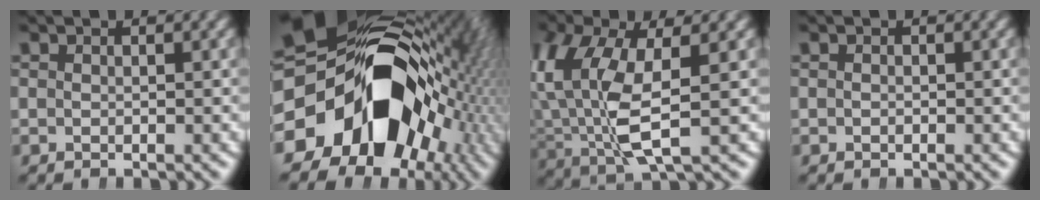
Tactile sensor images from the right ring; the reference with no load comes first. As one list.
[{"total": 28.6, "force": [-0.5, 19.3, 21.1], "torque": [-0.320, -0.036, -0.009]}, {"total": 8.3, "force": [1.1, 4.4, 6.9], "torque": [-0.169, -0.023, 0.037]}, {"total": 0.0}]